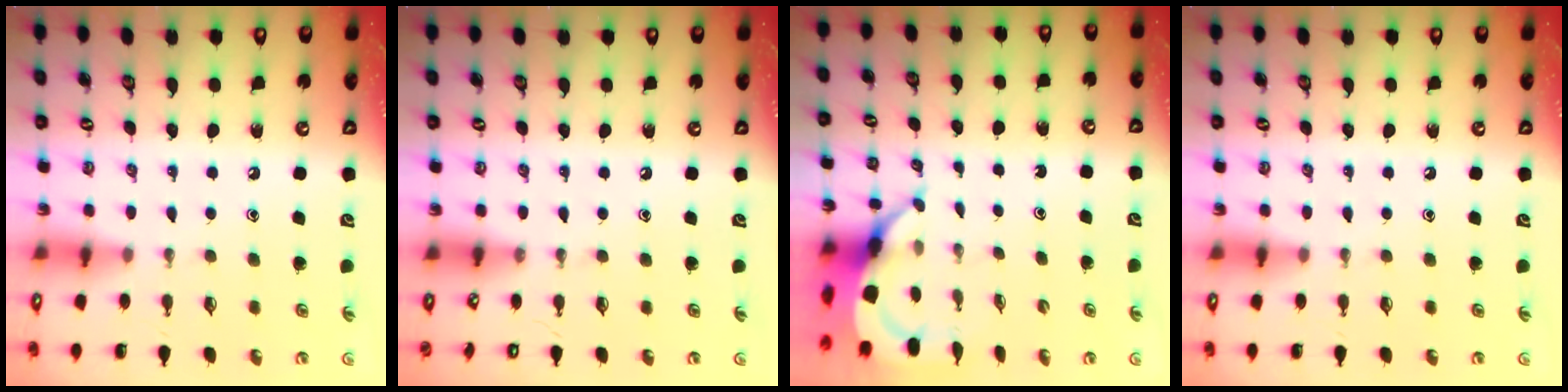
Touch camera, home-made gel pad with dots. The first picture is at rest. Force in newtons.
{"total": 0.0}
{"total": 5.4, "press": 5.4, "slide": 0.7}
{"total": 0.0}